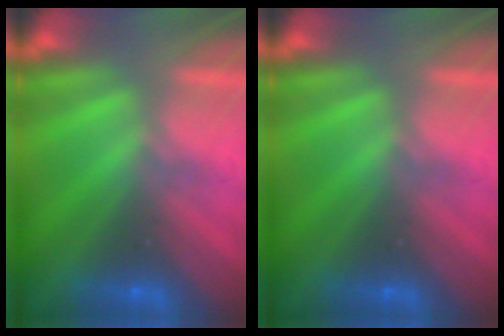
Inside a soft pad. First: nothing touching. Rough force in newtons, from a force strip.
{"total": 0.0}